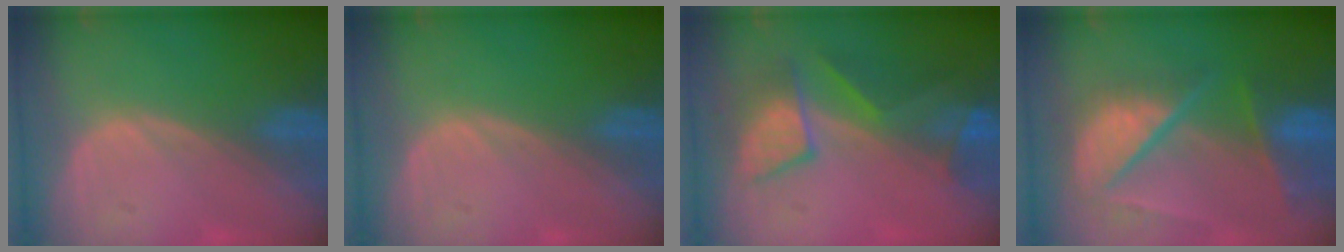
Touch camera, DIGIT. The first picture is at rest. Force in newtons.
{"total": 0.0}
{"total": 7.5, "press": 7.4, "slide": 1.1}
{"total": 10.3, "press": 8.6, "slide": 5.5}